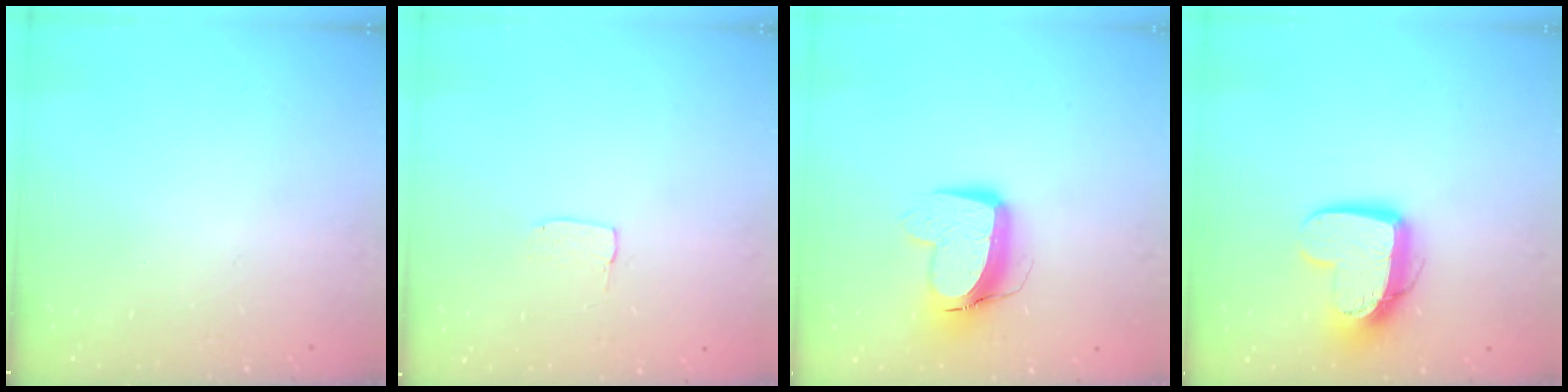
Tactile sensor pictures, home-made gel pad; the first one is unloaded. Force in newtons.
{"total": 2.9, "press": 2.9, "slide": 0.2}
{"total": 10.2, "press": 10.2, "slide": 1.0}
{"total": 12.9, "press": 12.8, "slide": 1.1}